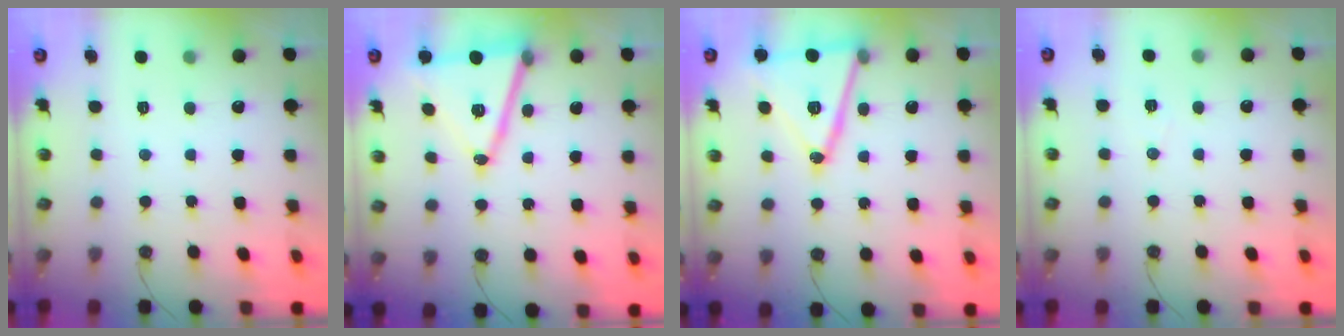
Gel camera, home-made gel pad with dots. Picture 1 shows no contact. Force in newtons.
{"total": 16.0, "press": 15.6, "slide": 3.6}
{"total": 18.7, "press": 18.4, "slide": 3.5}
{"total": 6.3, "press": 4.4, "slide": 4.5}